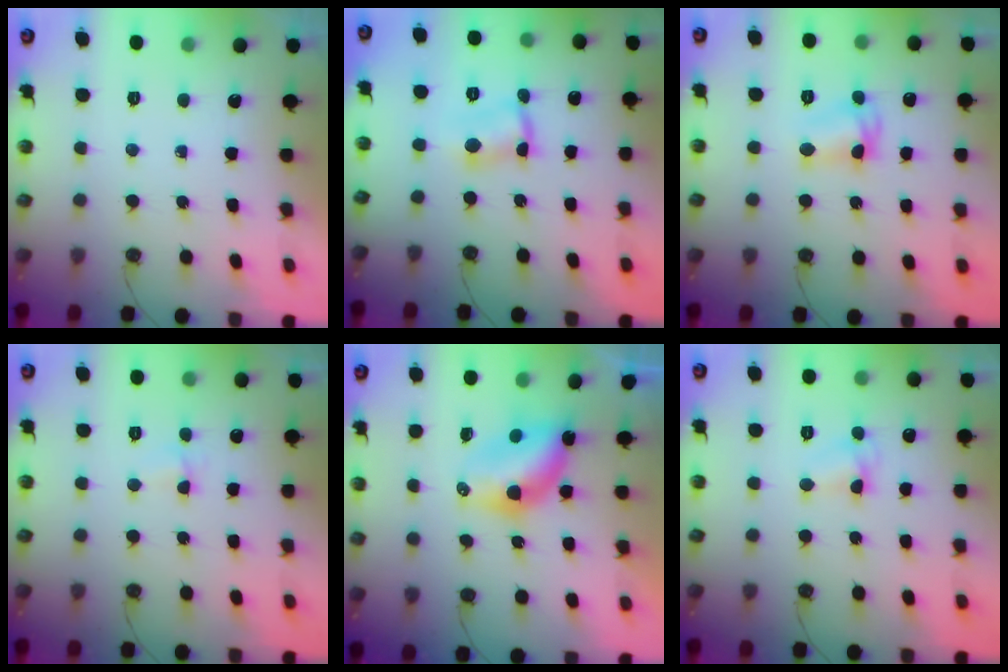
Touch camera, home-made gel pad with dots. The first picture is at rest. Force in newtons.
{"total": 2.3, "press": 2.2, "slide": 0.6}
{"total": 6.9, "press": 6.9, "slide": 0.4}
{"total": 2.7, "press": 2.0, "slide": 1.8}
{"total": 6.5, "press": 6.5, "slide": 0.2}
{"total": 4.8, "press": 4.7, "slide": 0.6}